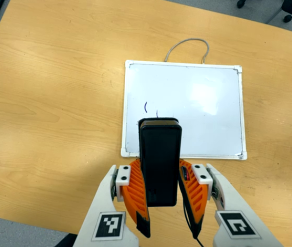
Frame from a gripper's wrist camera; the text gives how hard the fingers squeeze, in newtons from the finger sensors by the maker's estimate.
{"total": 8.4, "left": 6.9, "right": 10.0}